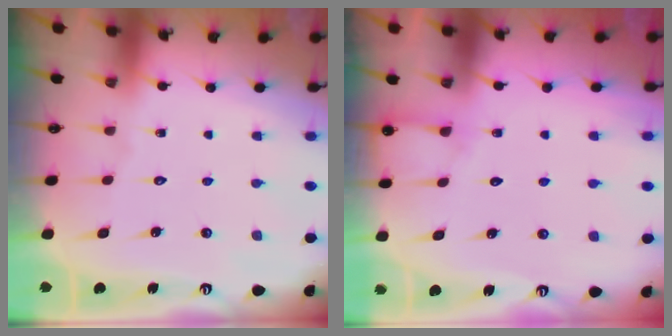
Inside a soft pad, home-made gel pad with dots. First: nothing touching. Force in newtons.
{"total": 5.2, "press": 5.2, "slide": 0.5}